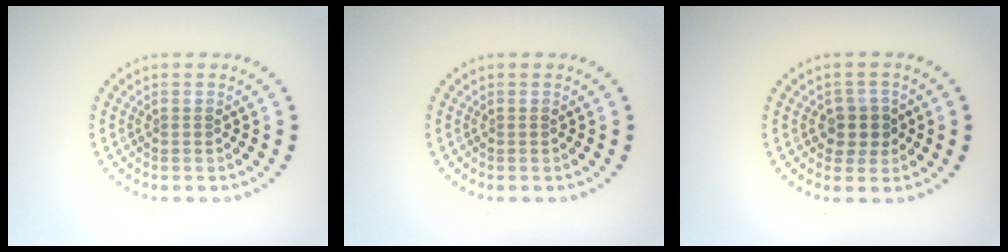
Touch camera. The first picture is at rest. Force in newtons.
{"total": 0.0}
{"total": 2.5, "press": 2.2, "slide": 1.0}